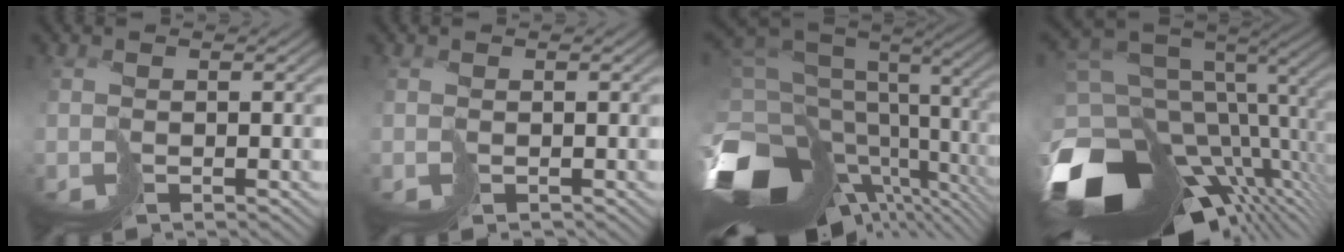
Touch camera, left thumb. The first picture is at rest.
{"total": 0.0}
{"total": 16.6, "force": [-5.3, 8.6, 13.2], "torque": [-0.291, -0.038, -0.045]}
{"total": 15.4, "force": [-3.4, 8.9, 12.1], "torque": [-0.257, -0.037, -0.028]}